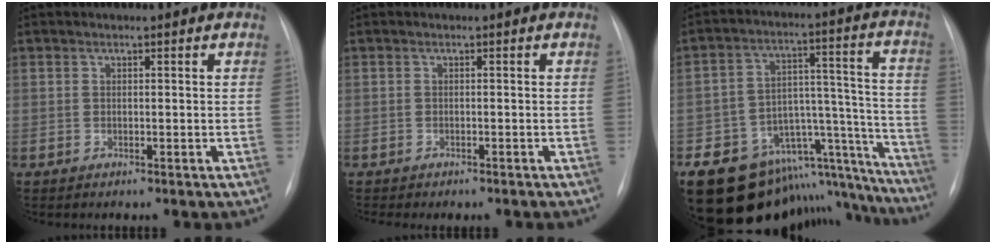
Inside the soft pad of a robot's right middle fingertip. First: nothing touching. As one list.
[{"total": 3.0, "force": [-2.6, 0.8, 1.2], "torque": [-0.016, -0.003, -0.028]}, {"total": 20.1, "force": [-16.5, 9.6, 6.3], "torque": [-0.046, 0.087, -0.218]}]